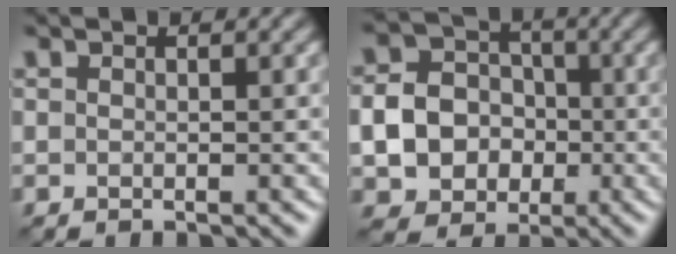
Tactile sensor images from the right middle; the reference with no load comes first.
{"total": 5.9, "force": [-1.3, 5.1, 2.6], "torque": [-0.042, -0.005, -0.040]}